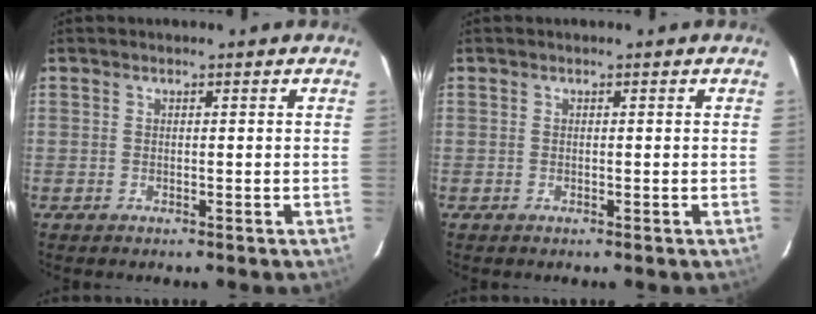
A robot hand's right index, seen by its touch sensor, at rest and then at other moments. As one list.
[{"total": 0.0}]